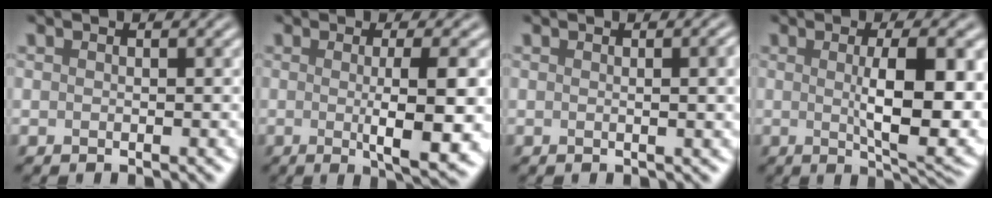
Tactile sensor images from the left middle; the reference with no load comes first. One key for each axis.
{"total": 7.3, "fx": -0.6, "fy": 1.4, "fz": 7.1, "tx": -0.104, "ty": -0.005, "tz": -0.002}
{"total": 3.6, "fx": 0.4, "fy": 1.4, "fz": 3.3, "tx": -0.020, "ty": 0.013, "tz": 0.000}
{"total": 8.7, "fx": 0.2, "fy": 2.3, "fz": 8.4, "tx": -0.112, "ty": -0.003, "tz": 0.011}